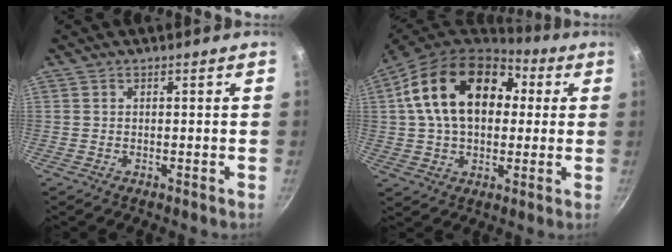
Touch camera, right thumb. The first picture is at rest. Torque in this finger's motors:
{"motor_torque": [0.27, 4.09, 1.69, 0.08, 0.25]}